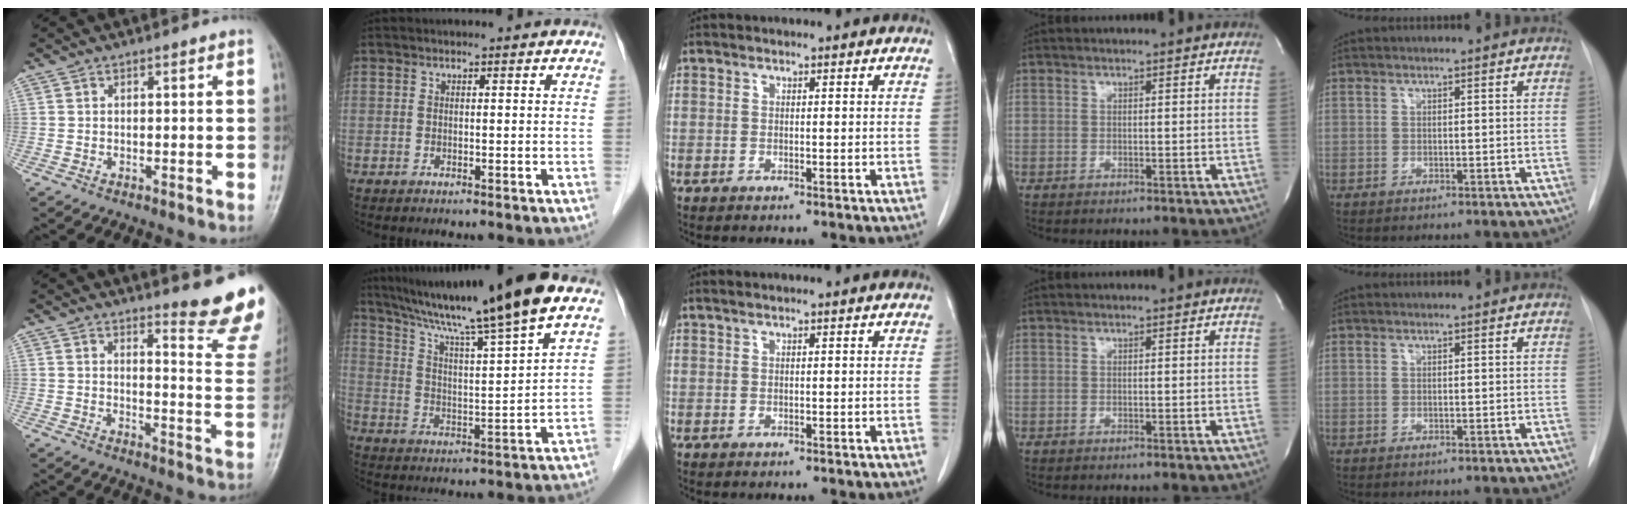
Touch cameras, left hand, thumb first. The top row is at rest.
{"thumb": {"total": 12.7, "force": [11.0, 0.9, 6.2], "torque": [-0.056, -0.125, 0.123]}, "index": {"total": 17.9, "force": [14.0, -1.7, 11.1], "torque": [-0.189, 0.005, 0.221]}, "middle": {"total": 0.8, "force": [0.6, -0.2, 0.5], "torque": [-0.015, 0.009, 0.018]}}